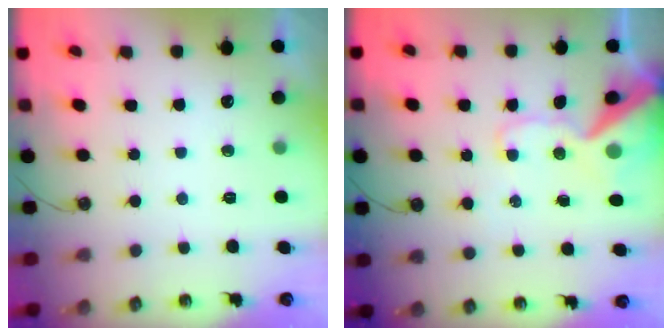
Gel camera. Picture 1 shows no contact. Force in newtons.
{"total": 14.8, "press": 14.6, "slide": 2.2}